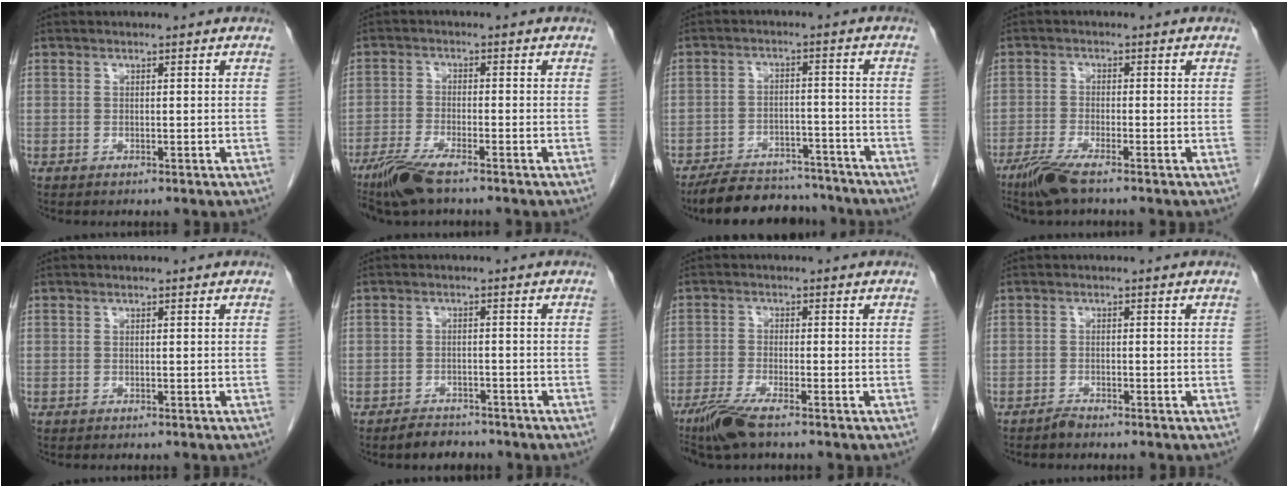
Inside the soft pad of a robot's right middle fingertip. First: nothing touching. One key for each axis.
{"total": 6.9, "fx": -5.1, "fy": 0.9, "fz": 4.5, "tx": -0.093, "ty": -0.018, "tz": -0.095}
{"total": 12.6, "fx": -11.4, "fy": 4.0, "fz": 3.5, "tx": -0.049, "ty": 0.009, "tz": -0.164}
{"total": 5.2, "fx": -3.8, "fy": 0.3, "fz": 3.4, "tx": -0.075, "ty": -0.016, "tz": -0.076}
{"total": 0.7, "fx": -0.6, "fy": 0.1, "fz": 0.3, "tx": -0.007, "ty": -0.003, "tz": -0.007}
{"total": 3.6, "fx": -3.1, "fy": 1.7, "fz": 0.5, "tx": -0.015, "ty": 0.002, "tz": -0.045}
{"total": 5.8, "fx": -4.3, "fy": 0.5, "fz": 3.9, "tx": -0.084, "ty": -0.018, "tz": -0.083}
{"total": 1.1, "fx": -1.1, "fy": 0.1, "fz": 0.2, "tx": -0.005, "ty": -0.001, "tz": -0.020}